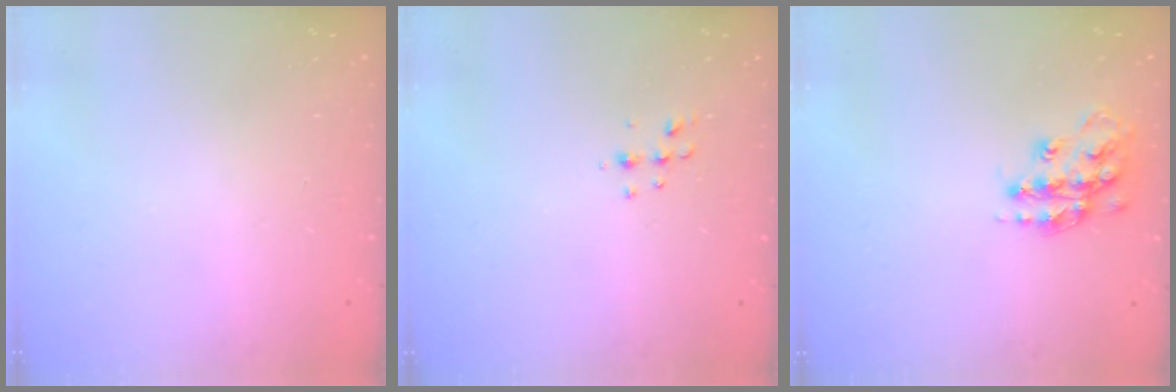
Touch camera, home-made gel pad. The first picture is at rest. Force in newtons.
{"total": 4.9, "press": 4.8, "slide": 1.0}
{"total": 15.0, "press": 15.0, "slide": 1.0}